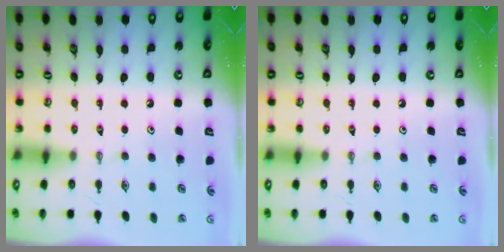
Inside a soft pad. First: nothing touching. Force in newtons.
{"total": 0.0}